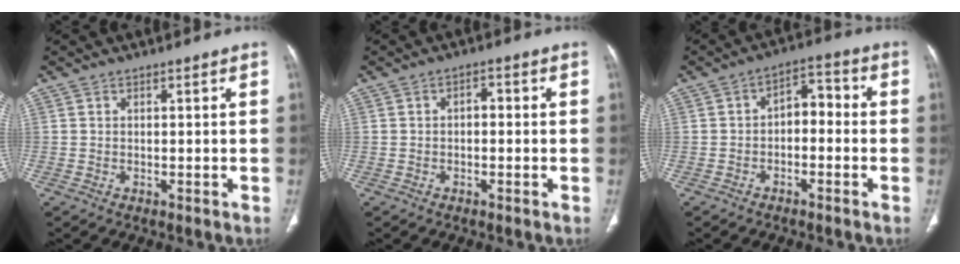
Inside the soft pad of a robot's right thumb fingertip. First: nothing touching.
{"total": 2.0, "force": [-0.2, 1.3, 1.5], "torque": [-0.012, 0.010, -0.010]}
{"total": 5.8, "force": [-1.3, 3.7, 4.2], "torque": [-0.044, 0.037, -0.033]}